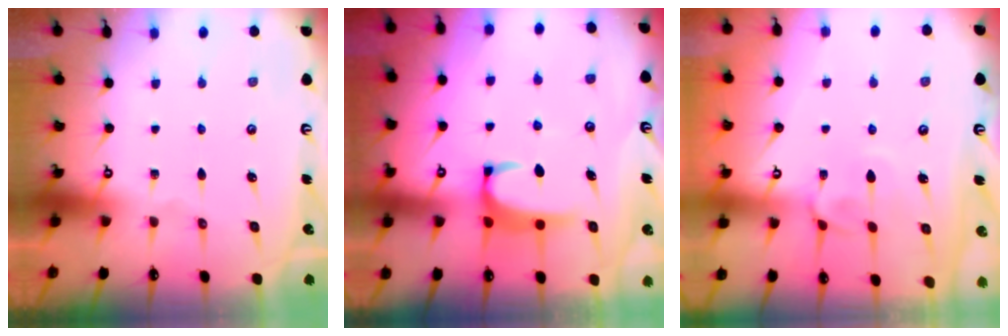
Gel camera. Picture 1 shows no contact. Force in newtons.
{"total": 2.0, "press": 2.0, "slide": 0.3}
{"total": 3.6, "press": 3.6, "slide": 0.5}